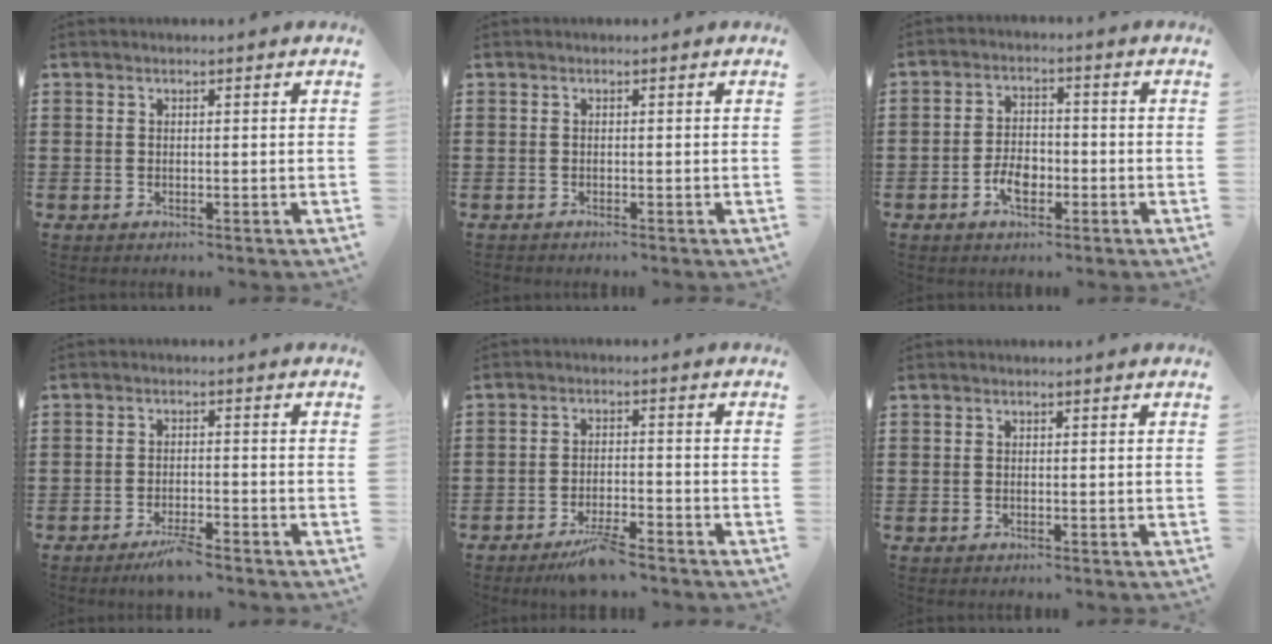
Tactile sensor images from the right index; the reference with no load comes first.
{"total": 0.0}
{"total": 4.6, "force": [-1.9, 2.5, 3.3], "torque": [-0.071, 0.001, -0.038]}
{"total": 3.3, "force": [-2.9, 0.2, 1.6], "torque": [-0.027, 0.000, -0.054]}
{"total": 4.7, "force": [-4.1, 0.5, 2.3], "torque": [-0.043, -0.001, -0.078]}
{"total": 0.0}